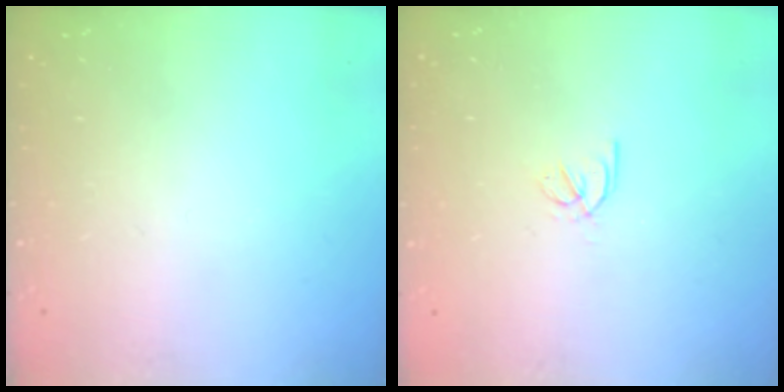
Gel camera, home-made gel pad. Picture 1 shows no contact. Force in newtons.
{"total": 2.3, "press": 2.2, "slide": 0.5}